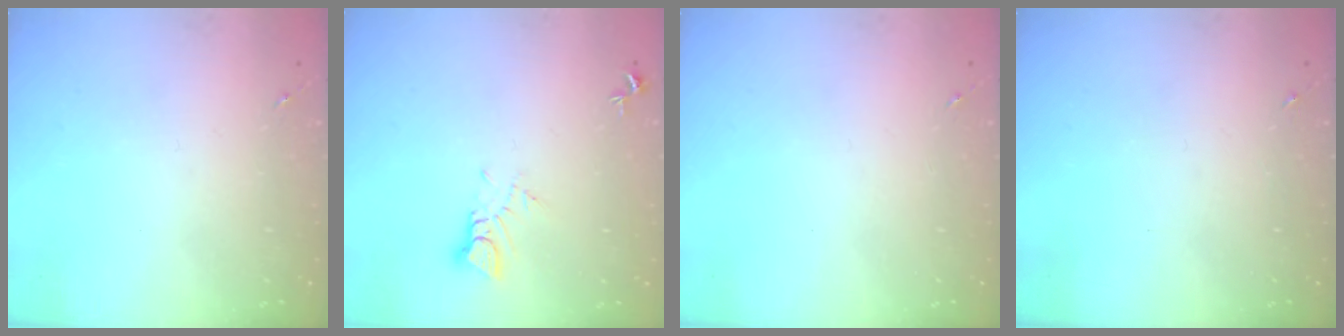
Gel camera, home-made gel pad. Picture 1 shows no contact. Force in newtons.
{"total": 3.8, "press": 3.8, "slide": 0.4}
{"total": 0.0}
{"total": 0.0}